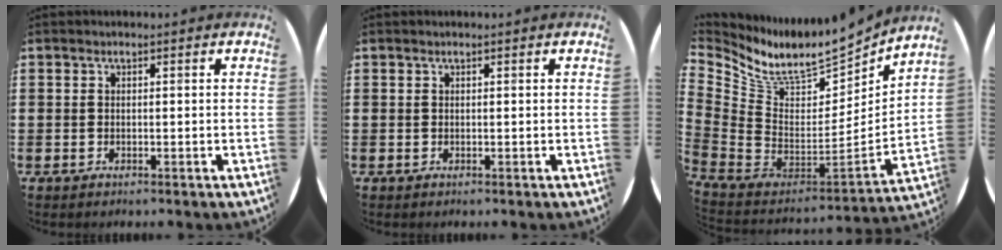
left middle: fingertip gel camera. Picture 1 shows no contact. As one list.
[{"total": 0.0}, {"total": 9.4, "force": [7.7, 3.6, 3.9], "torque": [-0.105, -0.078, 0.134]}]